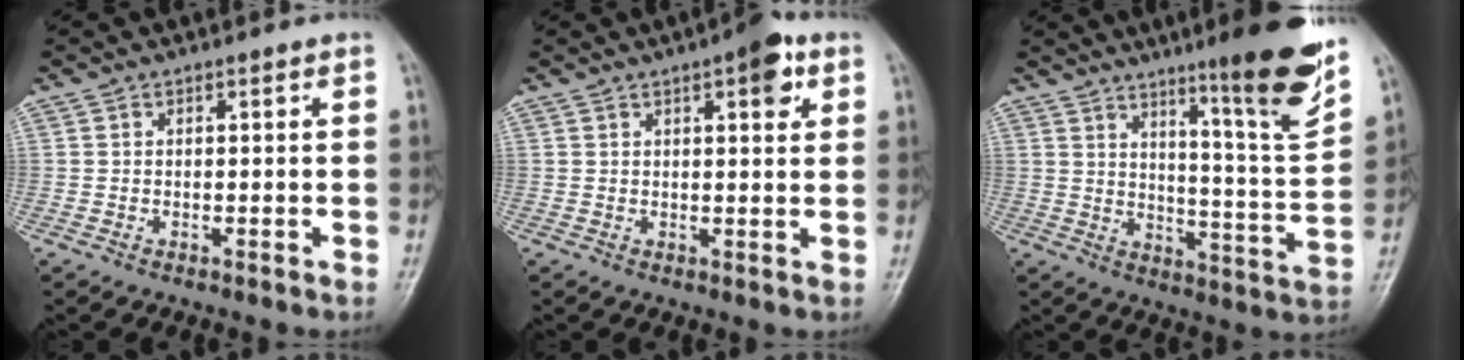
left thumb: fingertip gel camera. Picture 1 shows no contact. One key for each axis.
{"total": 5.9, "fx": 2.8, "fy": 2.1, "fz": 4.8, "tx": -0.049, "ty": -0.005, "tz": 0.031}
{"total": 16.4, "fx": 10.4, "fy": 1.2, "fz": 12.6, "tx": -0.157, "ty": -0.068, "tz": 0.158}